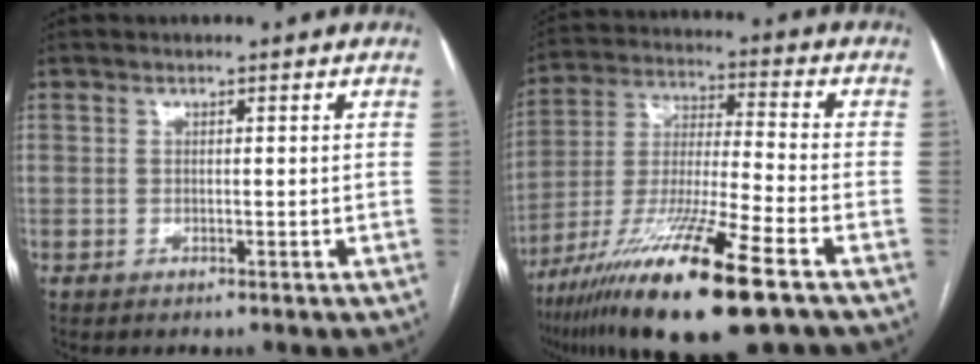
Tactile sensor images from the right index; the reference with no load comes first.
{"total": 19.9, "force": [-11.7, 1.2, 16.1], "torque": [-0.309, -0.048, -0.210]}